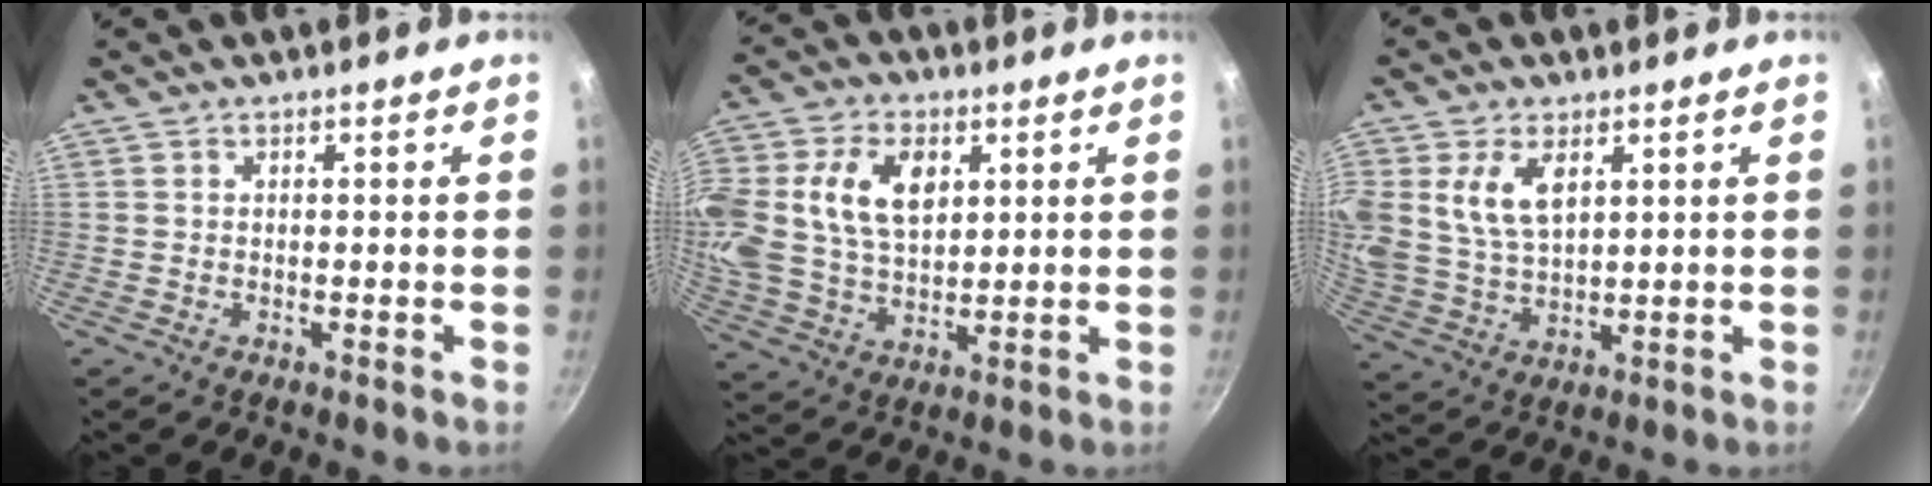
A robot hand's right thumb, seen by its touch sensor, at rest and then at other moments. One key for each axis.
{"total": 19.4, "fx": 5.1, "fy": 13.3, "fz": 13.1, "tx": -0.279, "ty": 0.015, "tz": 0.096}
{"total": 10.0, "fx": 3.6, "fy": 6.0, "fz": 7.1, "tx": -0.132, "ty": -0.019, "tz": 0.076}